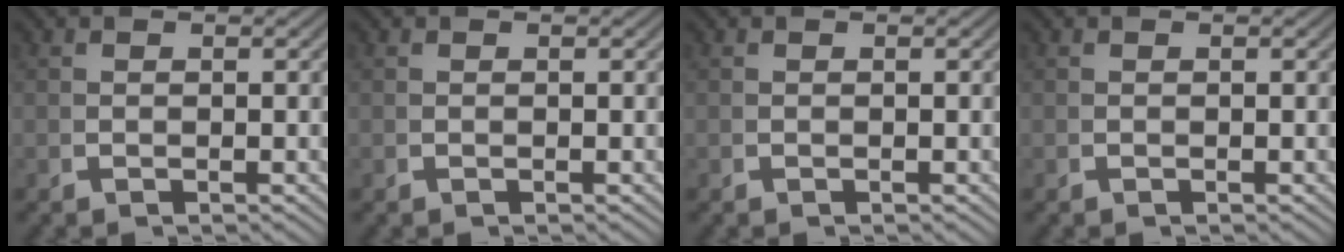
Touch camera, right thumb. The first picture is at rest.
{"total": 0.0}
{"total": 0.0}
{"total": 0.0}